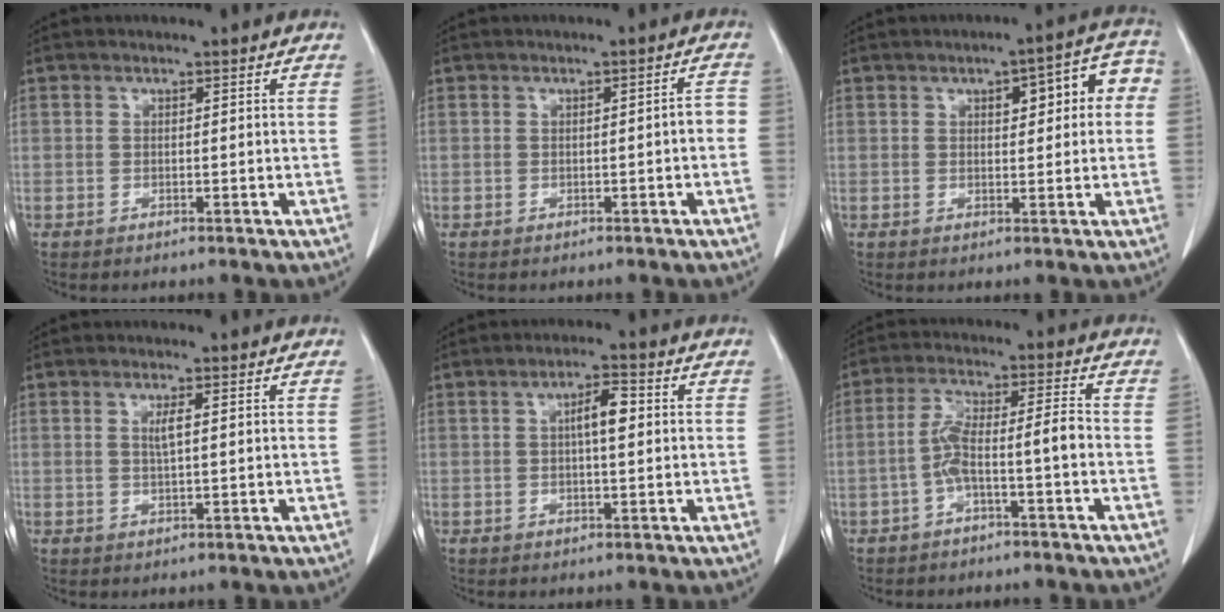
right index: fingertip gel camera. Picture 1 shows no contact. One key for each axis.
{"total": 1.9, "fx": -0.5, "fy": 0.4, "fz": 1.7, "tx": -0.017, "ty": 0.006, "tz": -0.007}
{"total": 7.5, "fx": 1.7, "fy": 2.5, "fz": 6.9, "tx": -0.080, "ty": 0.033, "tz": 0.016}
{"total": 1.9, "fx": 0.5, "fy": 0.0, "fz": 1.8, "tx": -0.037, "ty": 0.000, "tz": 0.009}
{"total": 4.3, "fx": 0.7, "fy": 0.9, "fz": 4.2, "tx": -0.071, "ty": 0.009, "tz": 0.008}
{"total": 6.1, "fx": -2.1, "fy": 0.2, "fz": 5.7, "tx": -0.110, "ty": 0.030, "tz": -0.034}